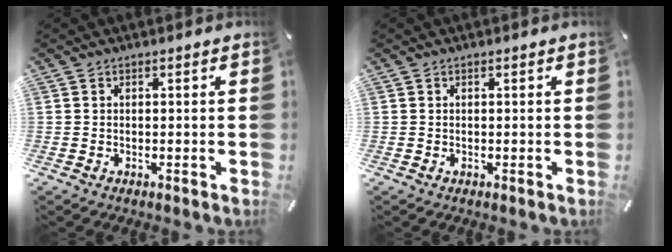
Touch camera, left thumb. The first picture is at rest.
{"total": 0.0}